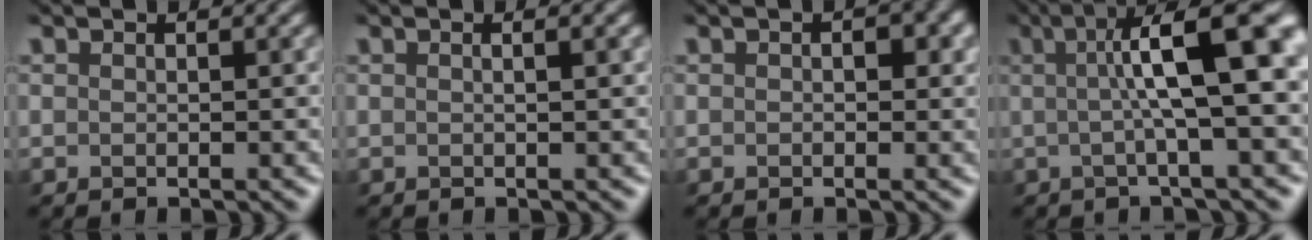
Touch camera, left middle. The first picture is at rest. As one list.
[{"total": 2.3, "force": [0.7, 1.2, 1.9], "torque": [-0.002, 0.007, -0.015]}, {"total": 2.3, "force": [0.5, 1.4, 1.7], "torque": [-0.007, 0.003, 0.005]}, {"total": 9.9, "force": [1.4, 2.0, 9.6], "torque": [-0.118, 0.015, 0.015]}]